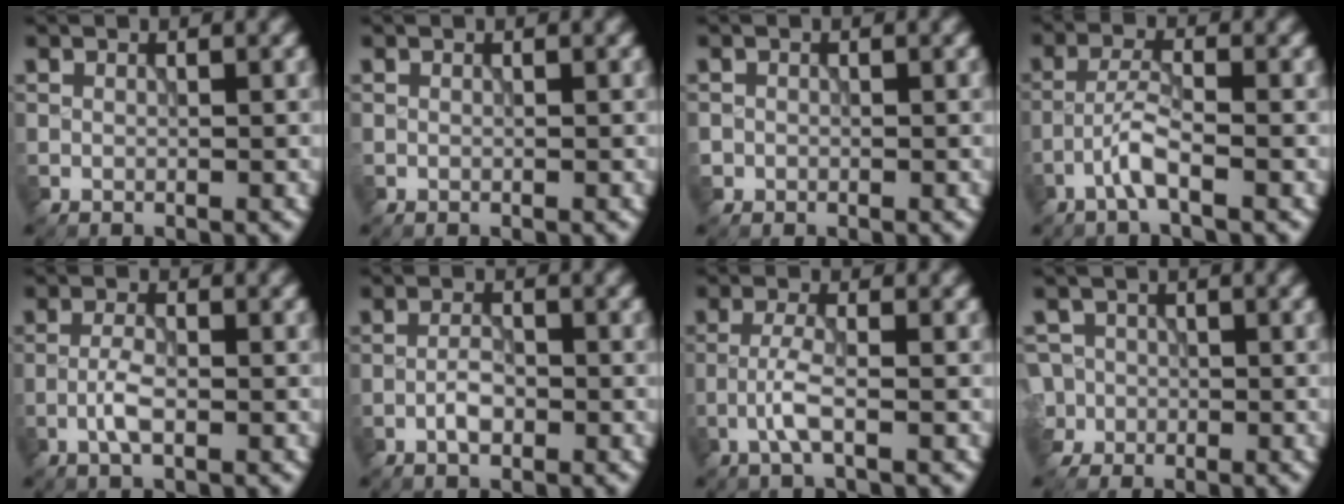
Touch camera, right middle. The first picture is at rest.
{"total": 0.0}
{"total": 0.7, "force": [-0.3, 0.6, -0.1], "torque": [0.007, -0.005, -0.006]}
{"total": 2.8, "force": [-1.6, 0.3, 2.3], "torque": [-0.047, 0.010, -0.038]}
{"total": 2.3, "force": [-0.9, 0.7, 2.0], "torque": [-0.042, 0.003, -0.022]}
{"total": 2.0, "force": [-0.9, 0.8, 1.6], "torque": [-0.028, 0.003, -0.020]}
{"total": 2.5, "force": [-1.1, 0.4, 2.2], "torque": [-0.048, 0.007, -0.029]}
{"total": 4.8, "force": [-1.6, 4.3, 1.3], "torque": [-0.020, 0.009, -0.050]}